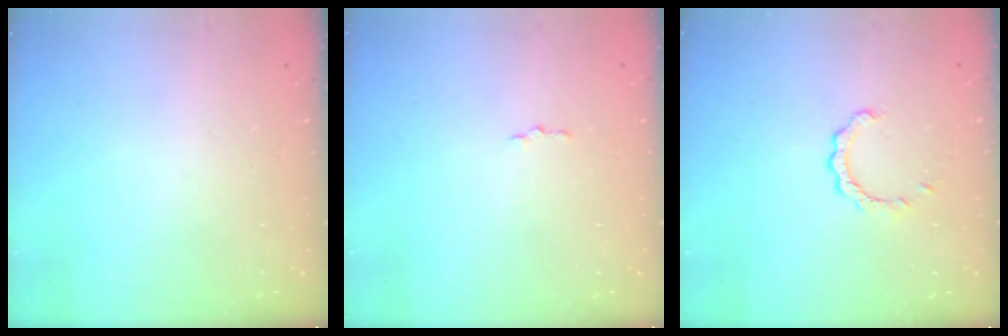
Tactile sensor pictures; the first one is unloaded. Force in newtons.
{"total": 1.5, "press": 1.5, "slide": 0.2}
{"total": 2.1, "press": 2.1, "slide": 0.2}